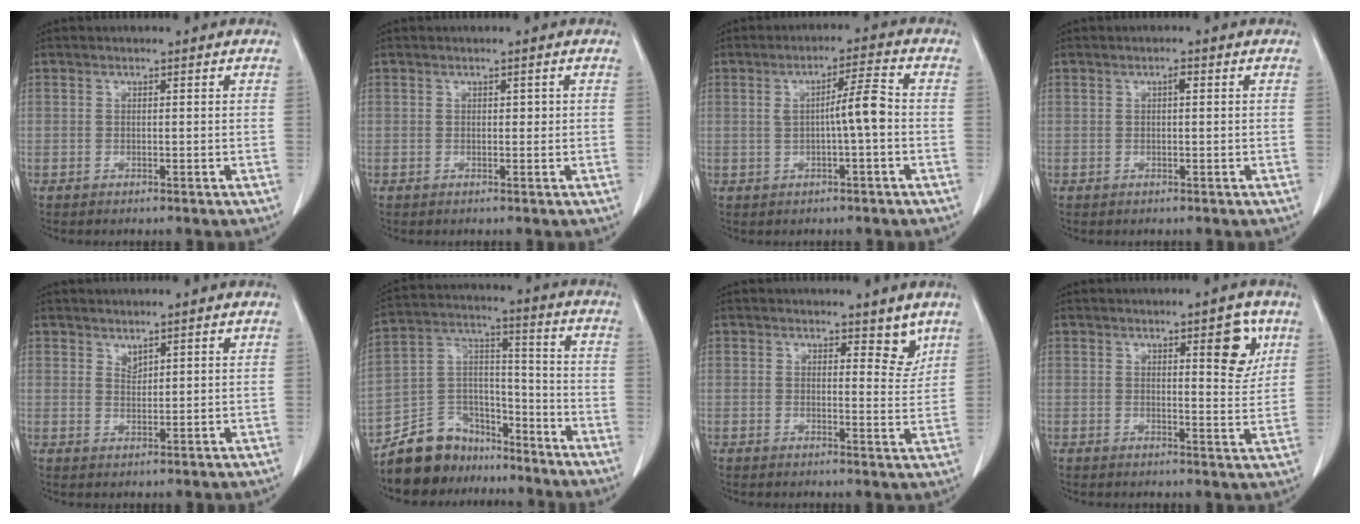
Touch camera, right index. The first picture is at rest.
{"total": 0.7, "force": [0.2, 0.5, 0.5], "torque": [-0.002, 0.001, 0.002]}
{"total": 5.3, "force": [-0.3, 0.1, 5.2], "torque": [-0.085, 0.010, -0.004]}
{"total": 0.9, "force": [0.2, 0.3, 0.9], "torque": [-0.014, 0.003, 0.002]}
{"total": 2.1, "force": [1.8, 0.8, 0.7], "torque": [-0.010, -0.001, 0.033]}
{"total": 11.4, "force": [-9.5, 6.2, 1.4], "torque": [-0.032, 0.058, -0.169]}
{"total": 3.9, "force": [2.9, 1.7, 1.9], "torque": [-0.005, -0.019, 0.034]}
{"total": 5.8, "force": [2.9, 1.6, 4.8], "torque": [-0.056, -0.009, 0.034]}